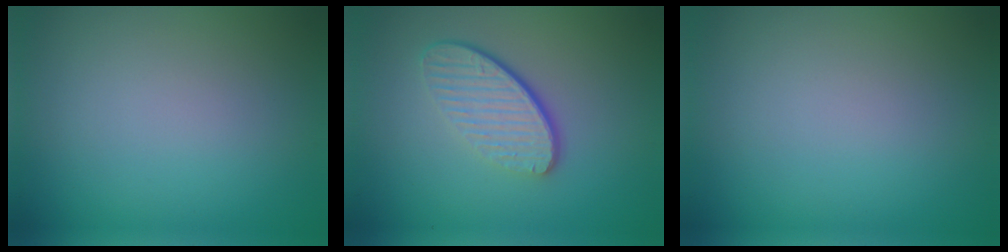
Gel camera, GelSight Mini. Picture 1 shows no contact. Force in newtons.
{"total": 4.6, "press": 3.1, "slide": 3.4}
{"total": 0.0}